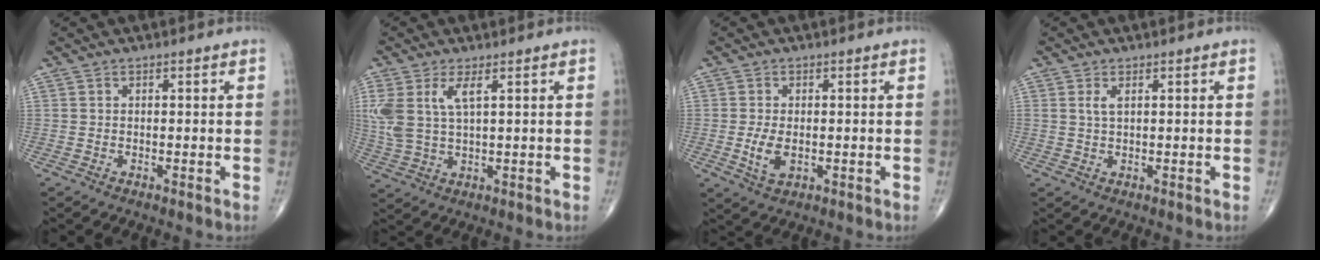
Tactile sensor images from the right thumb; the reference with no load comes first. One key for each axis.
{"total": 7.8, "fx": 2.7, "fy": 3.0, "fz": 6.7, "tx": -0.166, "ty": -0.002, "tz": 0.063}
{"total": 4.4, "fx": -0.6, "fy": 2.4, "fz": 3.6, "tx": -0.071, "ty": -0.008, "tz": -0.008}
{"total": 1.7, "fx": 0.7, "fy": 0.6, "fz": 1.4, "tx": -0.033, "ty": 0.002, "tz": 0.018}